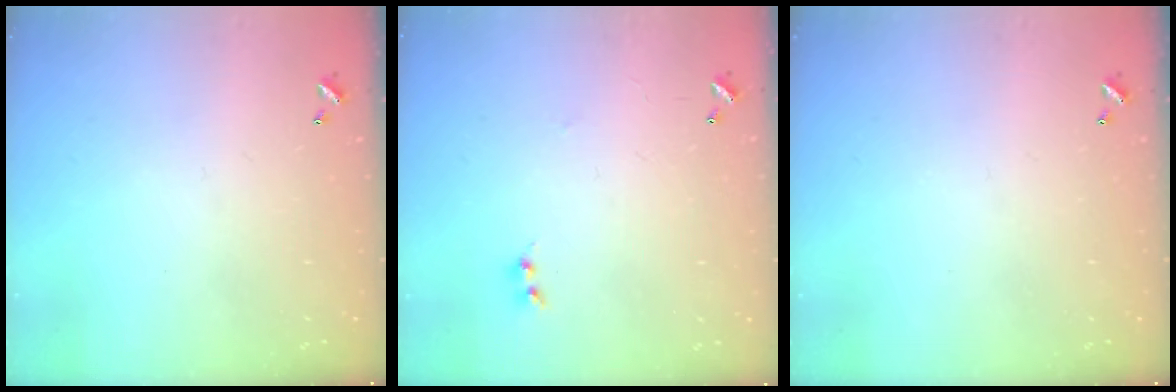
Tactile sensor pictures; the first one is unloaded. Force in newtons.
{"total": 1.6, "press": 1.5, "slide": 0.4}
{"total": 0.0}